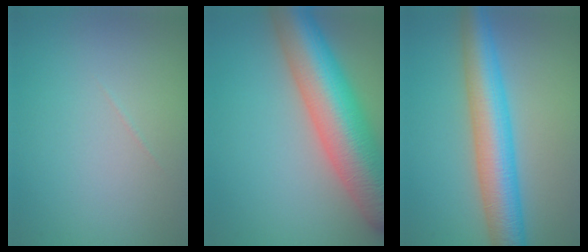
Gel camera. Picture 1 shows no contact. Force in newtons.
{"total": 11.5, "press": 11.5, "slide": 0.4}
{"total": 7.2, "press": 7.2, "slide": 0.1}